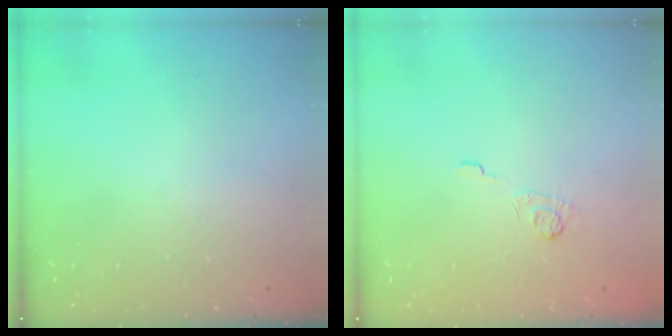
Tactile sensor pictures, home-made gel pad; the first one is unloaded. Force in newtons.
{"total": 2.5, "press": 2.1, "slide": 1.4}